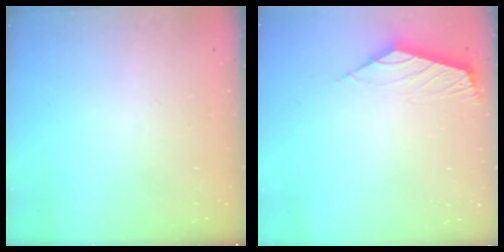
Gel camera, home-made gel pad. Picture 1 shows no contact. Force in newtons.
{"total": 2.5, "press": 2.4, "slide": 0.7}